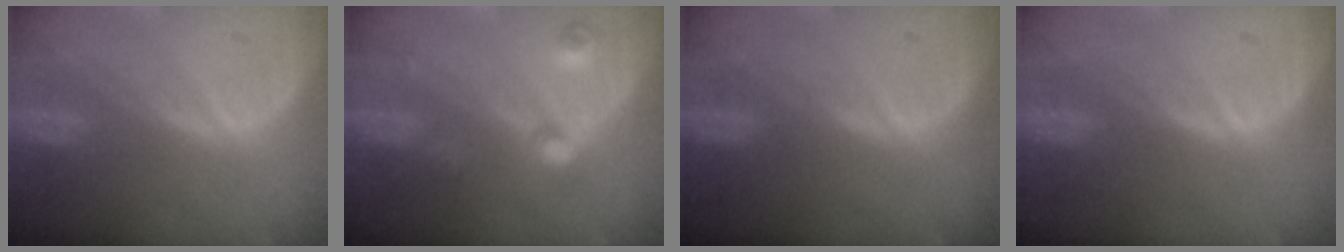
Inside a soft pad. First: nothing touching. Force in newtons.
{"total": 4.5, "press": 4.0, "slide": 2.1}
{"total": 0.0}
{"total": 0.0}